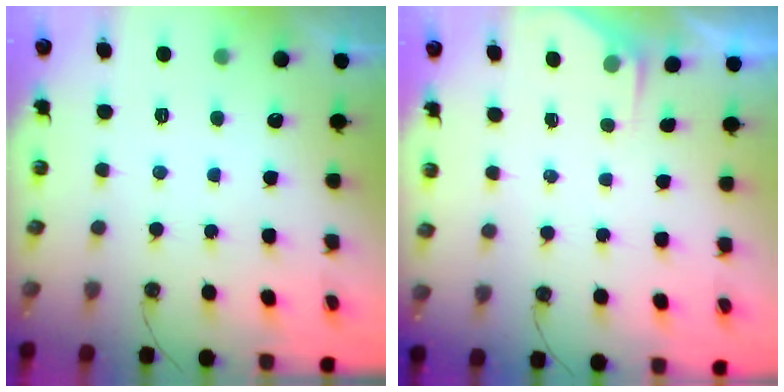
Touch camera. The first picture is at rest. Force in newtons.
{"total": 1.6, "press": 1.6, "slide": 0.3}